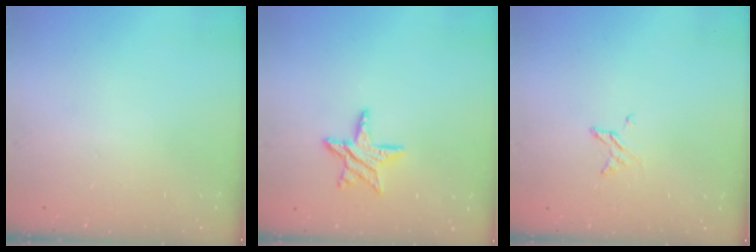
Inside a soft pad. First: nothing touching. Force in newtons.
{"total": 9.9, "press": 9.9, "slide": 0.9}
{"total": 3.0, "press": 3.0, "slide": 0.3}